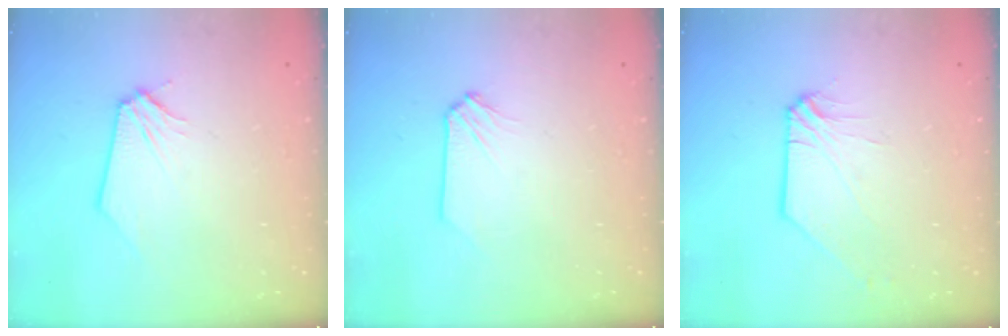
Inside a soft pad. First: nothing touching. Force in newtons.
{"total": 0.5, "press": 0.5, "slide": 0.0}
{"total": 1.0, "press": 0.9, "slide": 0.2}